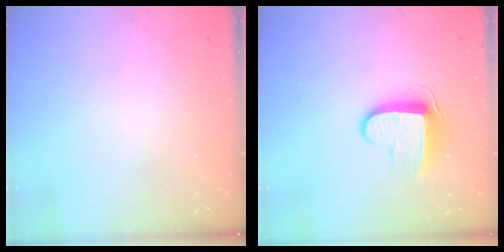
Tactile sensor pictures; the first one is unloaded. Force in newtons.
{"total": 10.5, "press": 10.4, "slide": 1.2}